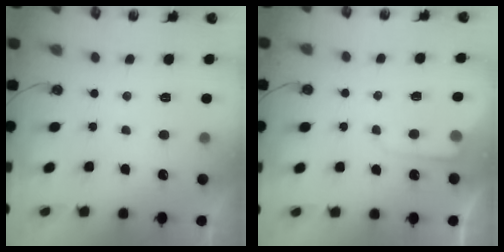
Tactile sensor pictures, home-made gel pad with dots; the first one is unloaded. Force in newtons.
{"total": 4.5, "press": 4.4, "slide": 0.6}